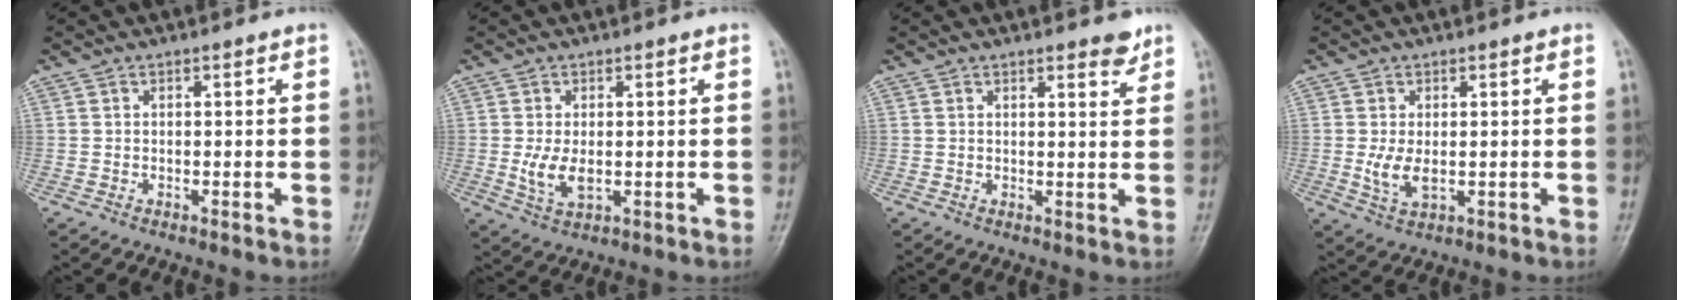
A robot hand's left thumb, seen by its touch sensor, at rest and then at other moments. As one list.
[{"total": 4.3, "force": [0.0, 2.5, 3.6], "torque": [-0.068, -0.011, 0.006]}, {"total": 3.0, "force": [2.3, 0.9, 1.7], "torque": [-0.011, -0.016, 0.029]}, {"total": 4.5, "force": [0.2, 2.5, 3.8], "torque": [-0.072, -0.013, 0.010]}]